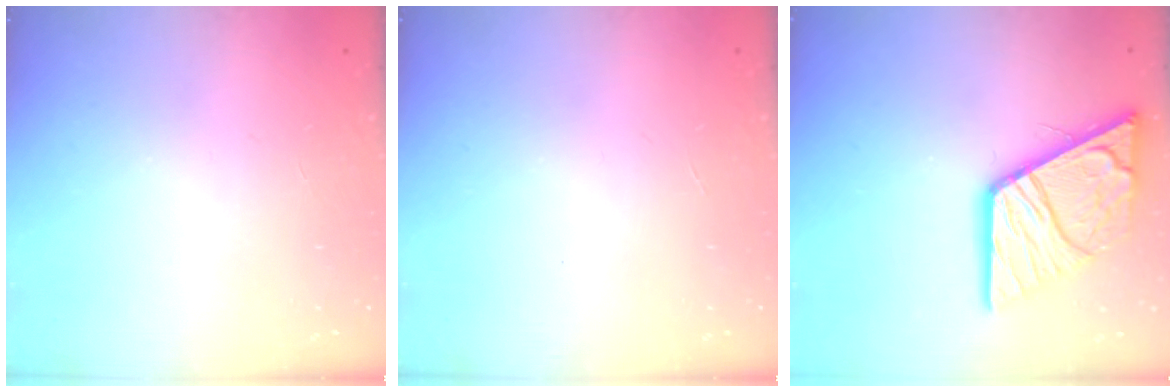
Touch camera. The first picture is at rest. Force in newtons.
{"total": 0.0}
{"total": 17.5, "press": 17.4, "slide": 2.0}